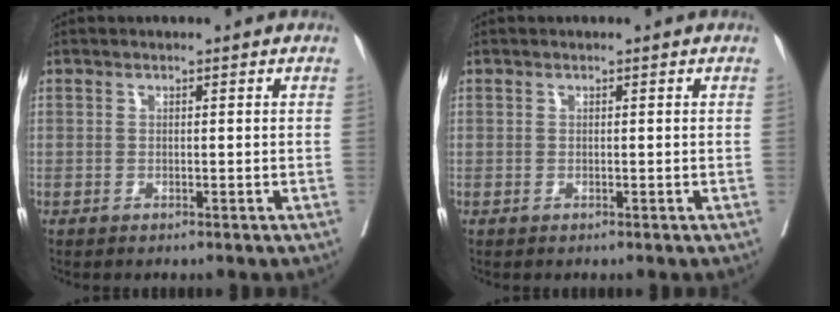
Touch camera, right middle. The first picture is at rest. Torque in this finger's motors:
{"motor_torque": [-0.03, 0.00, 0.01, 0.01]}